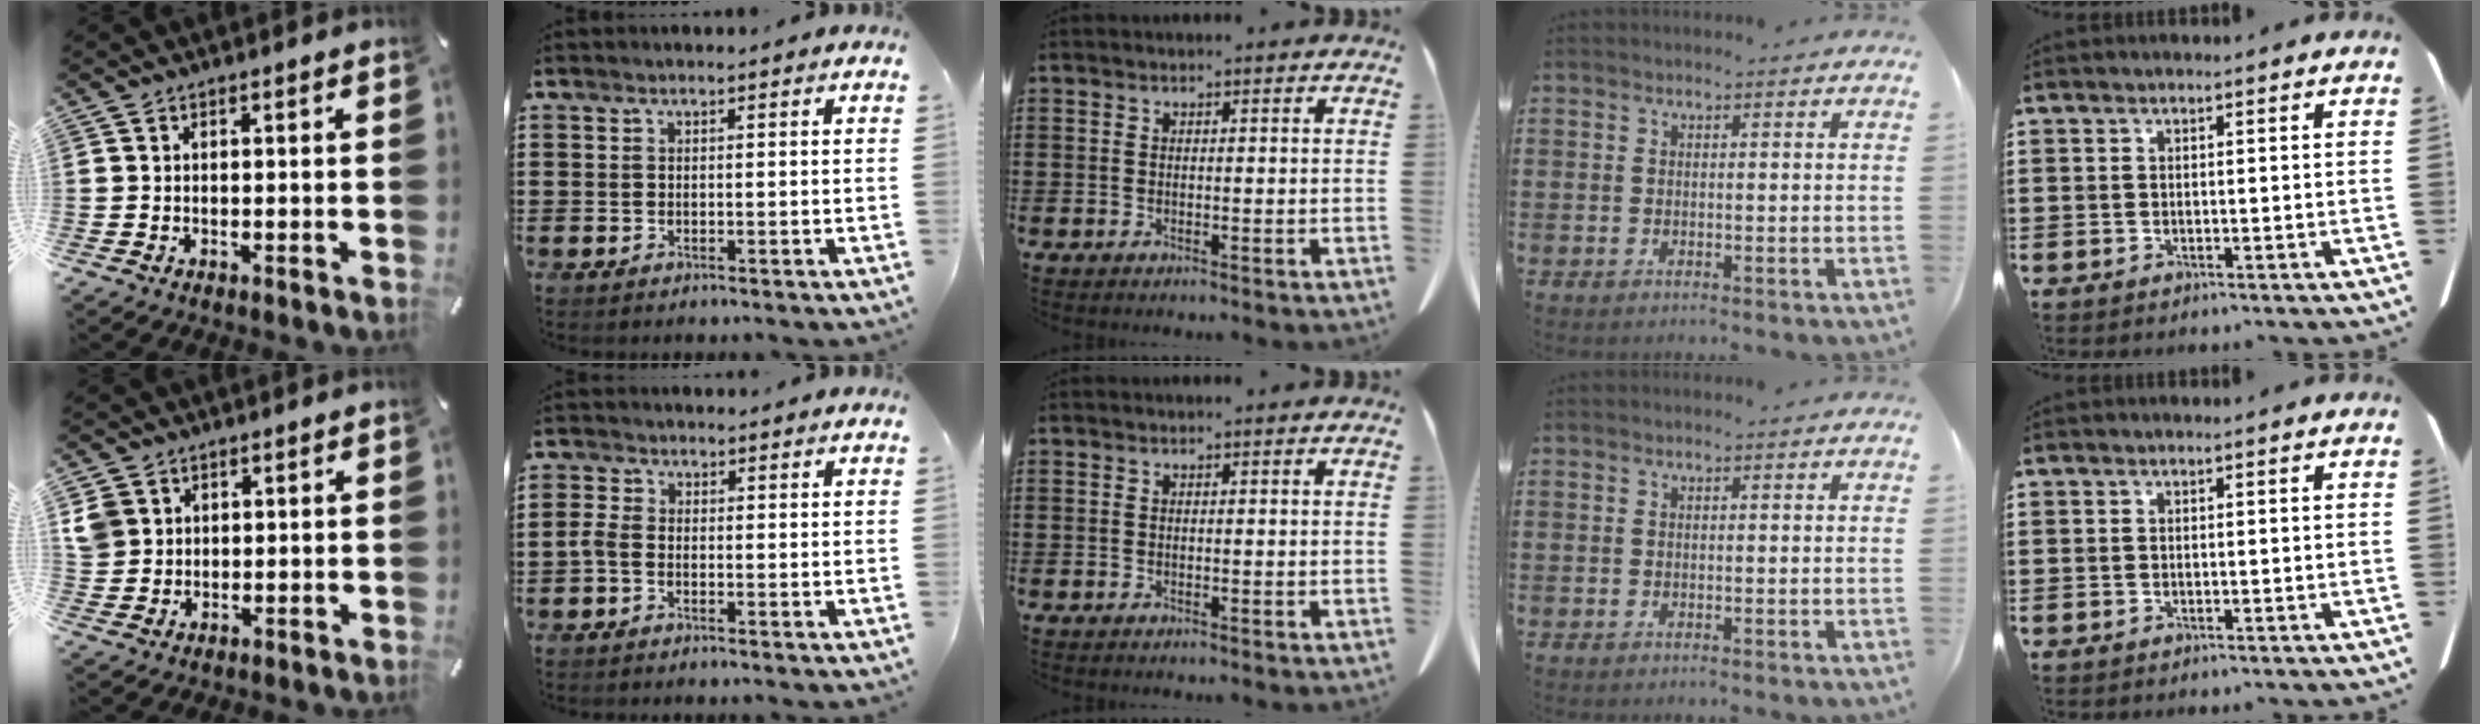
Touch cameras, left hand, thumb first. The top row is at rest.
{"thumb": {"total": 4.9, "force": [2.0, 4.4, 0.8], "torque": [-0.021, 0.006, 0.040]}, "index": {"total": 1.9, "force": [-1.1, 0.9, 1.3], "torque": [-0.032, 0.000, -0.022]}}